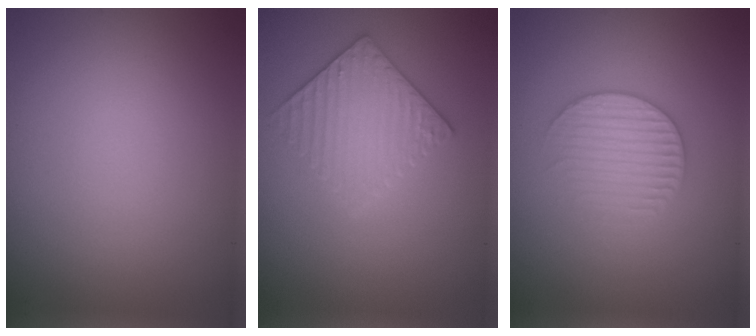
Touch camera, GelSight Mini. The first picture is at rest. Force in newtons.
{"total": 3.5, "press": 3.5, "slide": 0.4}
{"total": 2.8, "press": 2.7, "slide": 0.6}